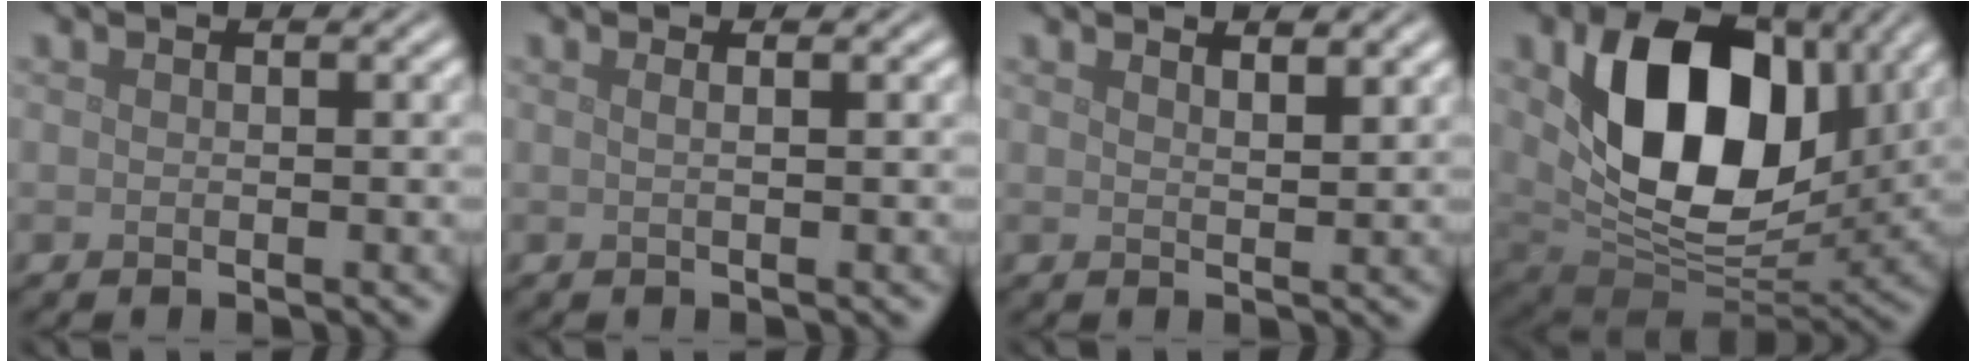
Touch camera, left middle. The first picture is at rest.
{"total": 1.3, "force": [0.5, 0.5, 1.0], "torque": [-0.007, -0.002, -0.006]}
{"total": 2.3, "force": [1.9, 0.6, 1.1], "torque": [-0.004, 0.006, 0.018]}
{"total": 13.4, "force": [3.6, 8.8, 9.5], "torque": [-0.159, -0.013, 0.065]}